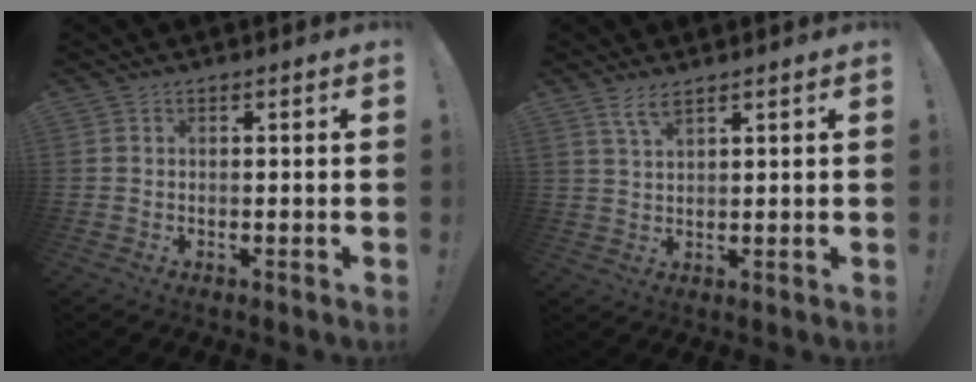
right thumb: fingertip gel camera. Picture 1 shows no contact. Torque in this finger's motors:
{"motor_torque": [1.05, 1.12, 0.20, 0.09, 0.44]}